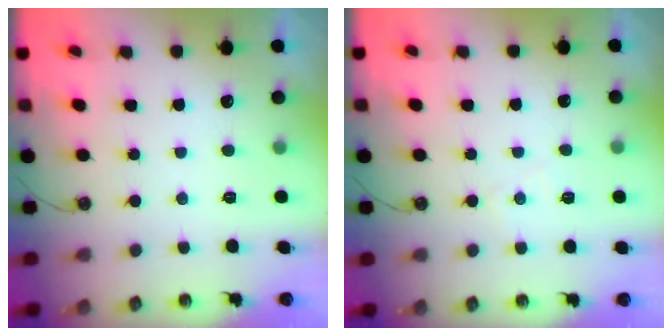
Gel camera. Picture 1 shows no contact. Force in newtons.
{"total": 4.2, "press": 4.2, "slide": 0.7}